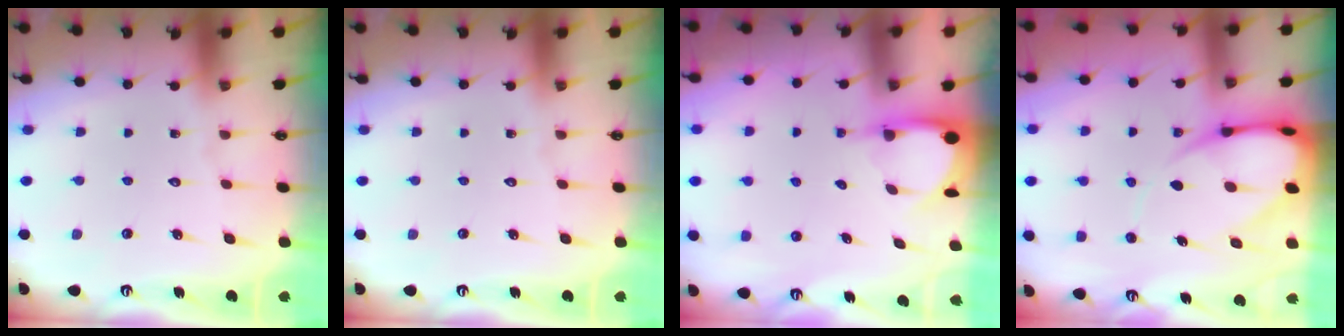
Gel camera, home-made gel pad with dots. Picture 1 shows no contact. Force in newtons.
{"total": 0.0}
{"total": 3.4, "press": 3.4, "slide": 0.2}
{"total": 10.9, "press": 10.8, "slide": 1.2}